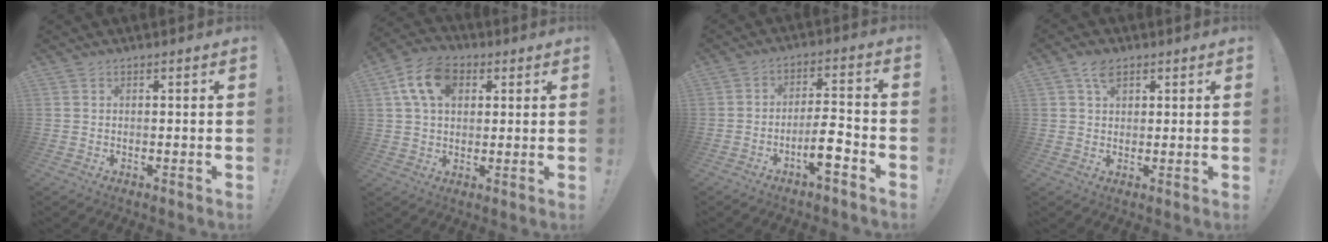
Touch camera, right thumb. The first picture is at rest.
{"total": 12.3, "force": [4.5, 8.3, 7.8], "torque": [-0.142, 0.004, 0.088]}
{"total": 8.7, "force": [-4.4, 2.3, 7.2], "torque": [-0.115, 0.021, -0.075]}
{"total": 5.4, "force": [2.5, 3.5, 3.3], "torque": [-0.064, 0.004, 0.048]}